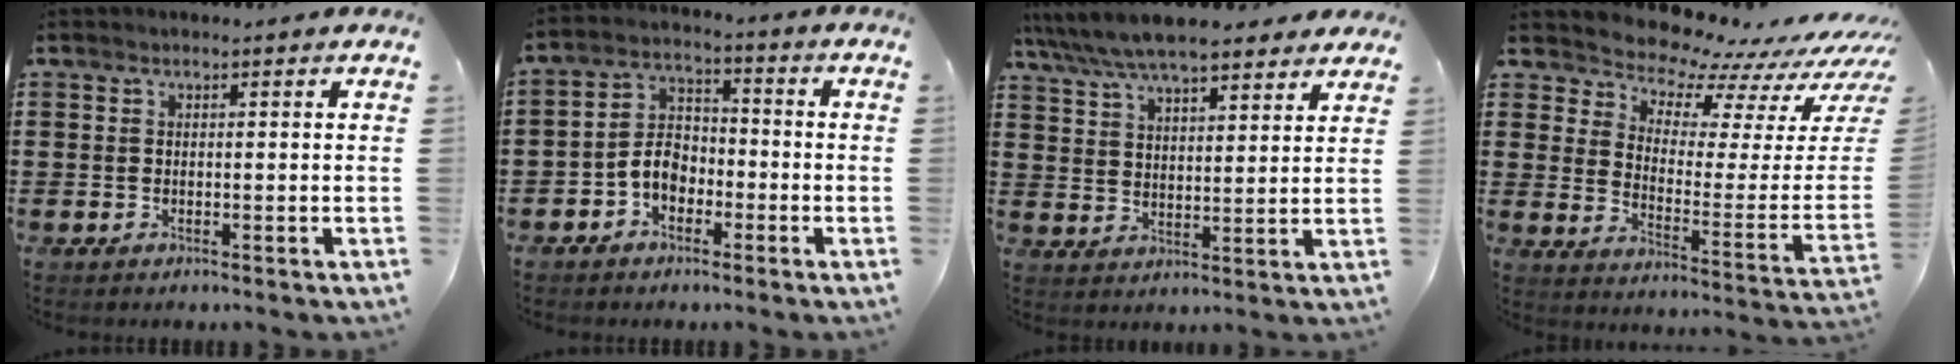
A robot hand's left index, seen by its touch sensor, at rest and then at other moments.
{"total": 5.2, "force": [-2.5, 3.5, 2.9], "torque": [-0.077, 0.007, -0.057]}
{"total": 7.7, "force": [7.0, 1.4, 2.9], "torque": [-0.084, -0.022, 0.126]}
{"total": 6.7, "force": [6.6, 1.0, 0.4], "torque": [-0.037, -0.082, 0.110]}